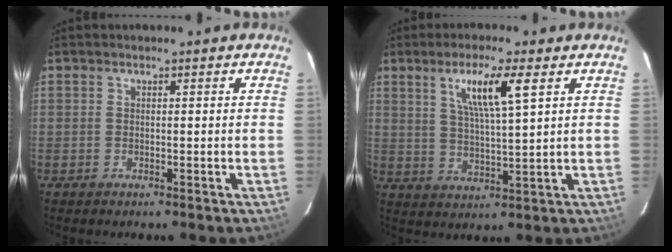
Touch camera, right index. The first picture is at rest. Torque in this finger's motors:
{"motor_torque": [0.22, 0.43, 0.24, 0.11]}